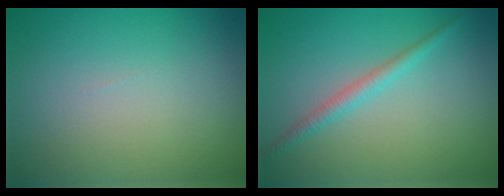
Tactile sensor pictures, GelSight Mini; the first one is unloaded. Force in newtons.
{"total": 1.7, "press": 1.7, "slide": 0.1}